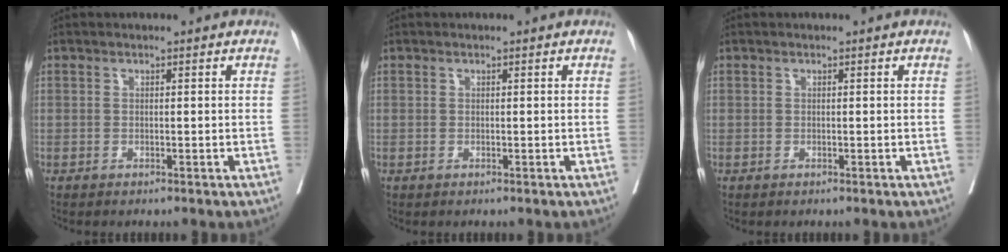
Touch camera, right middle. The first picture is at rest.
{"total": 0.0}
{"total": 0.0}